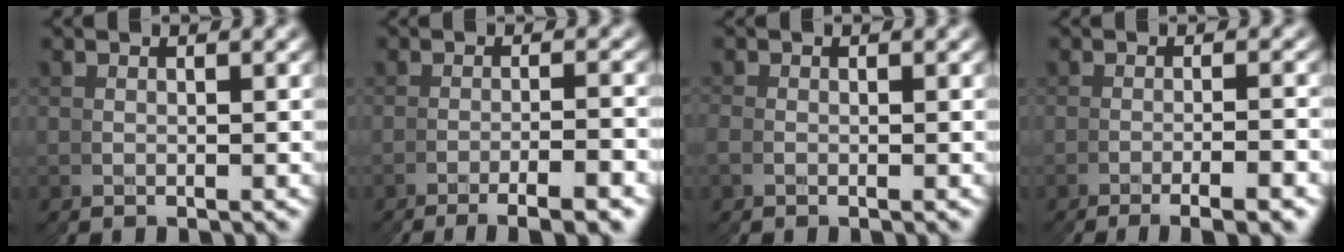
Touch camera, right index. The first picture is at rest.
{"total": 3.9, "force": [-3.0, -1.7, 2.0], "torque": [-0.025, 0.011, -0.057]}
{"total": 0.9, "force": [-0.3, -0.5, -0.7], "torque": [0.009, 0.002, -0.009]}
{"total": 3.1, "force": [-2.1, -1.6, 1.7], "torque": [-0.021, 0.015, -0.044]}